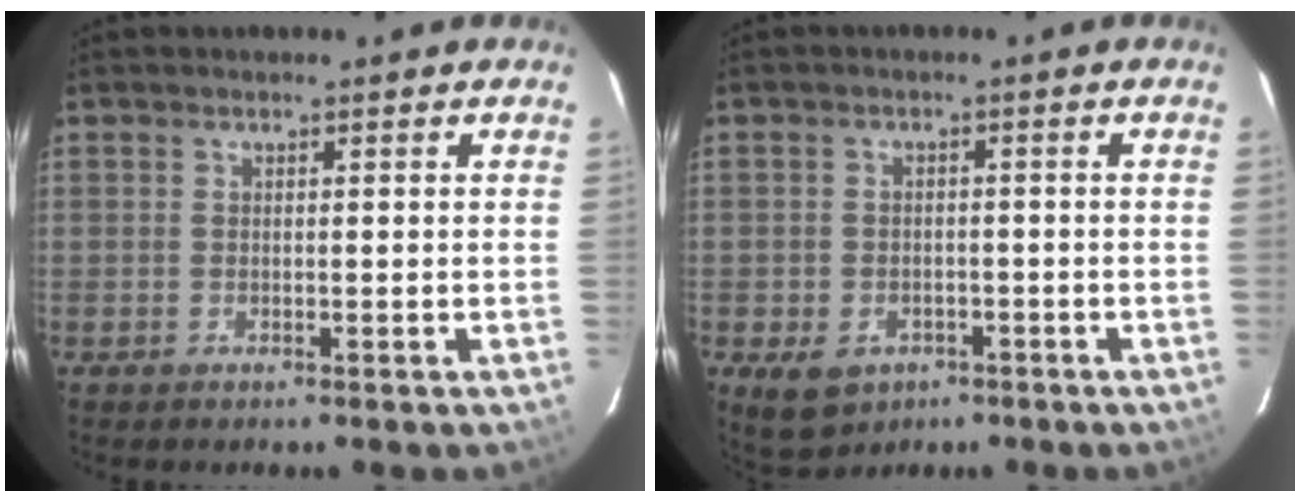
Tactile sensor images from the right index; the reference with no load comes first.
{"total": 7.0, "force": [-3.5, 5.3, 3.0], "torque": [-0.071, -0.001, -0.040]}